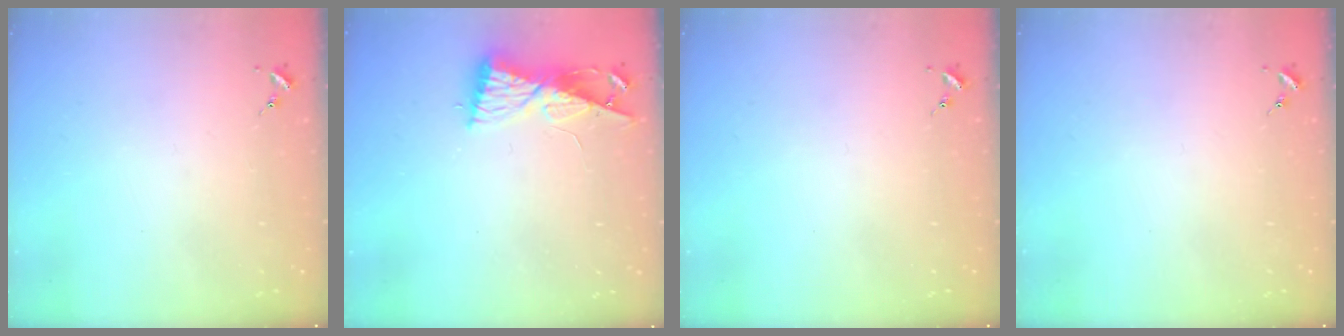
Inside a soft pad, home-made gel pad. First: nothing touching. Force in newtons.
{"total": 9.0, "press": 8.9, "slide": 0.8}
{"total": 0.0}
{"total": 0.0}